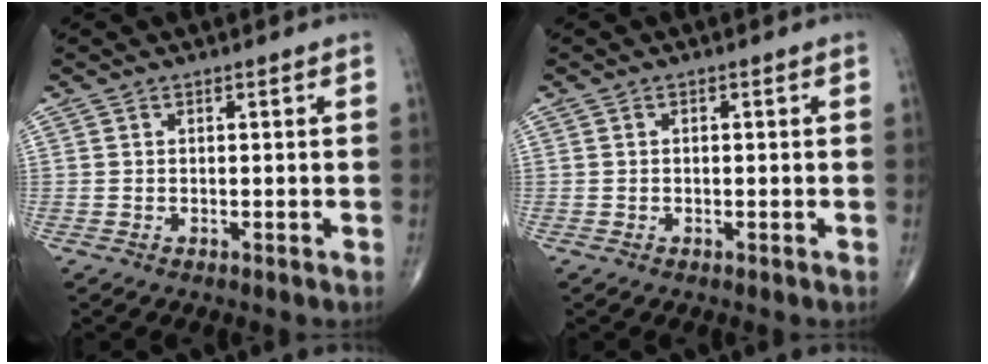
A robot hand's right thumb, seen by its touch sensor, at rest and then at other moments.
{"total": 0.0}